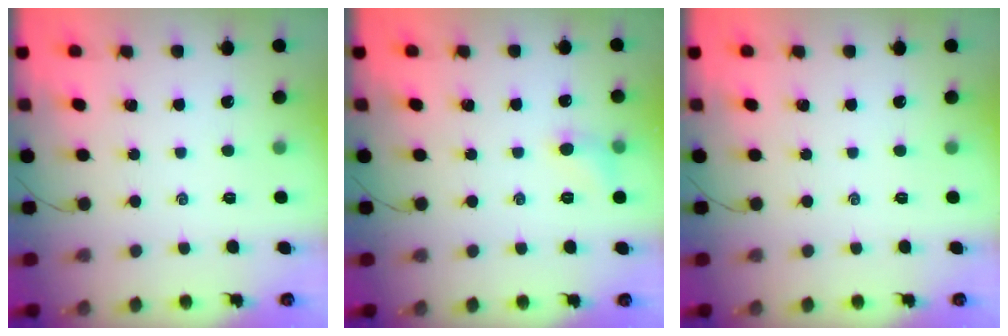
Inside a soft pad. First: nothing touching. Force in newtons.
{"total": 5.9, "press": 5.6, "slide": 1.9}
{"total": 0.0}